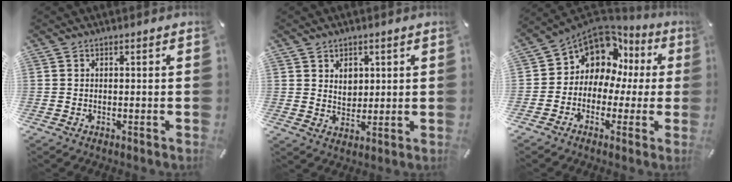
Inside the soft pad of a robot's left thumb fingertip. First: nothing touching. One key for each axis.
{"total": 4.6, "fx": 1.8, "fy": 3.9, "fz": 1.6, "tx": -0.021, "ty": -0.005, "tz": 0.029}
{"total": 9.7, "fx": 4.6, "fy": 7.8, "fz": 3.6, "tx": -0.093, "ty": -0.042, "tz": 0.089}